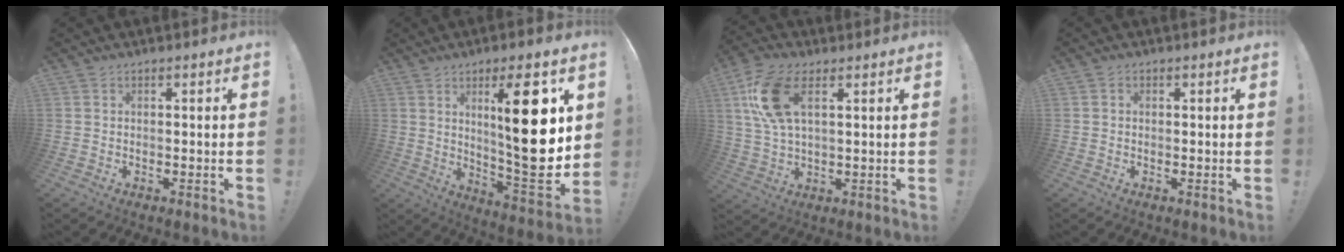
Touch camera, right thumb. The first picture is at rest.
{"total": 22.1, "force": [6.5, 5.0, 20.5], "torque": [-0.306, -0.038, 0.092]}
{"total": 13.5, "force": [4.9, 6.8, 10.5], "torque": [-0.200, -0.004, 0.094]}
{"total": 0.7, "force": [-0.1, 0.7, 0.1], "torque": [-0.003, 0.003, -0.002]}